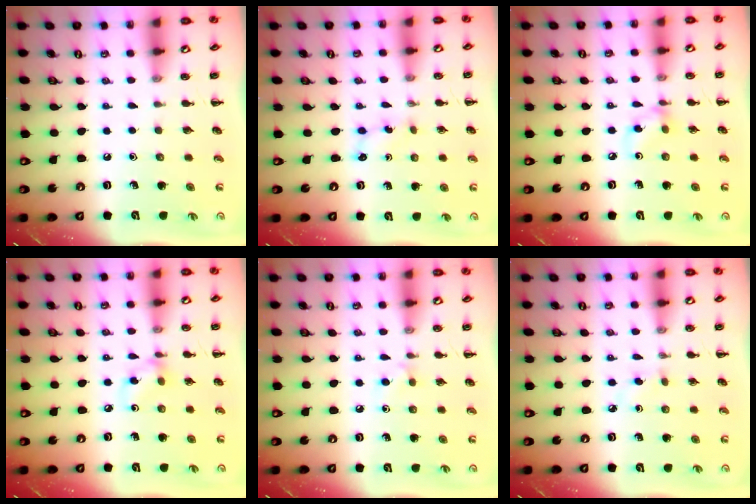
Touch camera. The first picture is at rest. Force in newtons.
{"total": 2.8, "press": 2.6, "slide": 1.0}
{"total": 5.7, "press": 5.7, "slide": 0.5}
{"total": 5.7, "press": 5.7, "slide": 0.5}
{"total": 4.2, "press": 4.0, "slide": 1.3}
{"total": 3.0, "press": 2.7, "slide": 1.3}